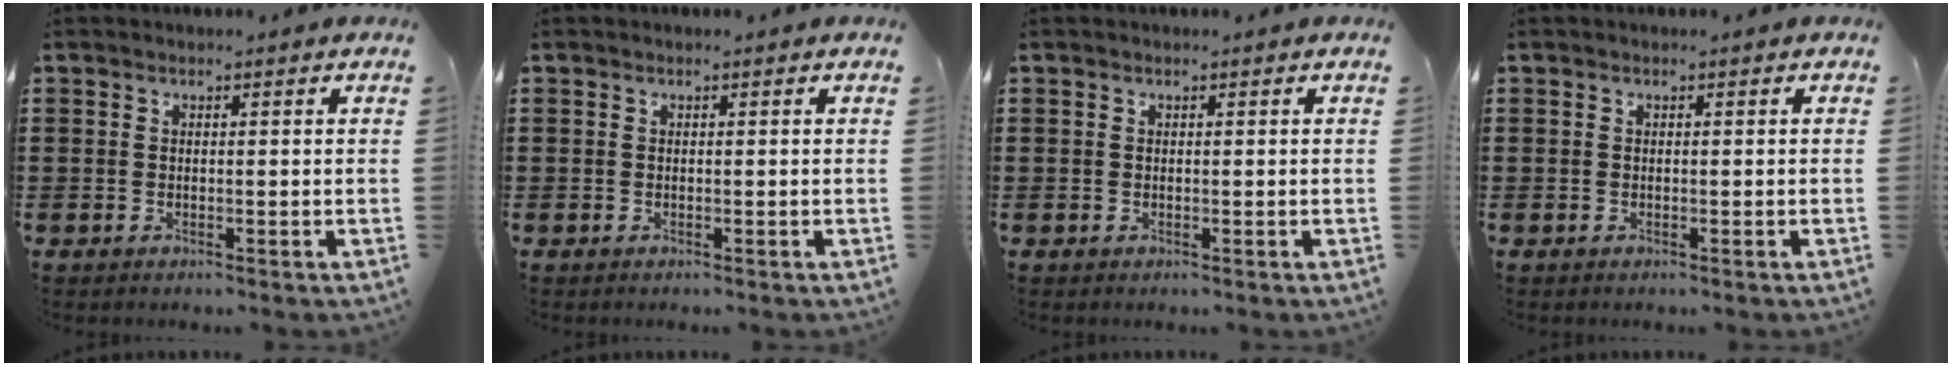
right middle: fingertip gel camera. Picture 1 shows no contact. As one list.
[{"total": 0.0}, {"total": 0.0}, {"total": 0.0}]